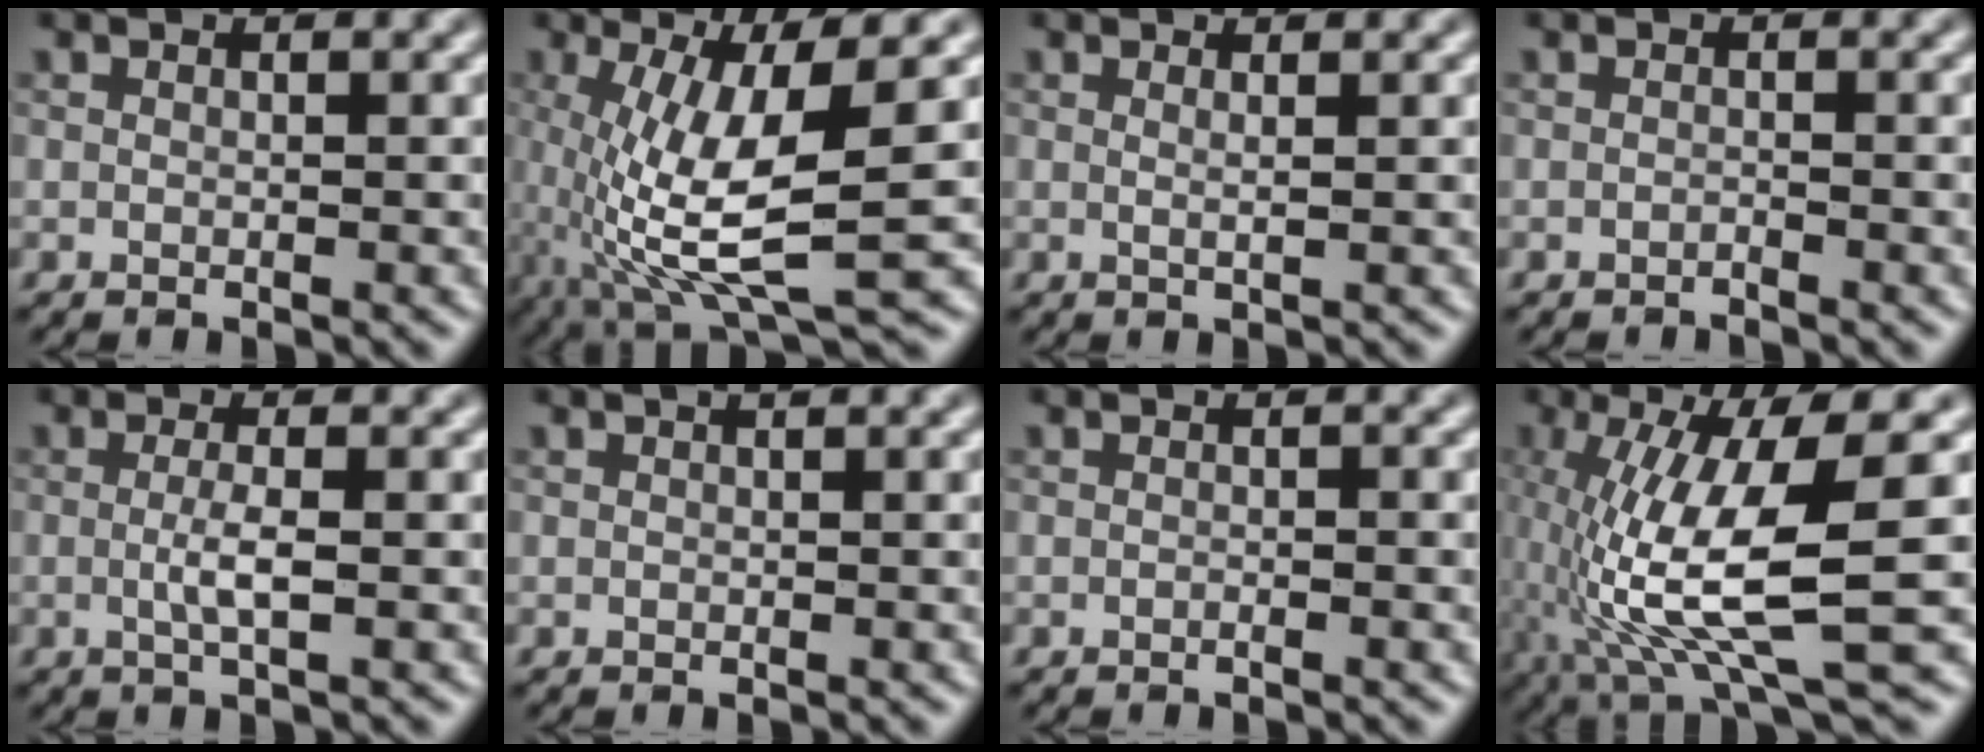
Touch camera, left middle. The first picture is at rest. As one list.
[{"total": 9.0, "force": [-0.9, 2.6, 8.6], "torque": [-0.177, -0.011, -0.011]}, {"total": 1.1, "force": [0.4, 0.4, 1.0], "torque": [-0.012, -0.001, -0.003]}, {"total": 0.6, "force": [-0.5, 0.0, 0.2], "torque": [-0.003, 0.002, -0.012]}, {"total": 2.0, "force": [-0.1, 0.3, 2.0], "torque": [-0.042, -0.003, -0.005]}, {"total": 1.0, "force": [0.6, 0.3, 0.7], "torque": [-0.009, 0.002, 0.003]}, {"total": 0.6, "force": [-0.3, 0.1, 0.5], "torque": [-0.009, -0.001, -0.005]}, {"total": 10.6, "force": [-1.6, 2.6, 10.1], "torque": [-0.199, -0.004, -0.026]}]